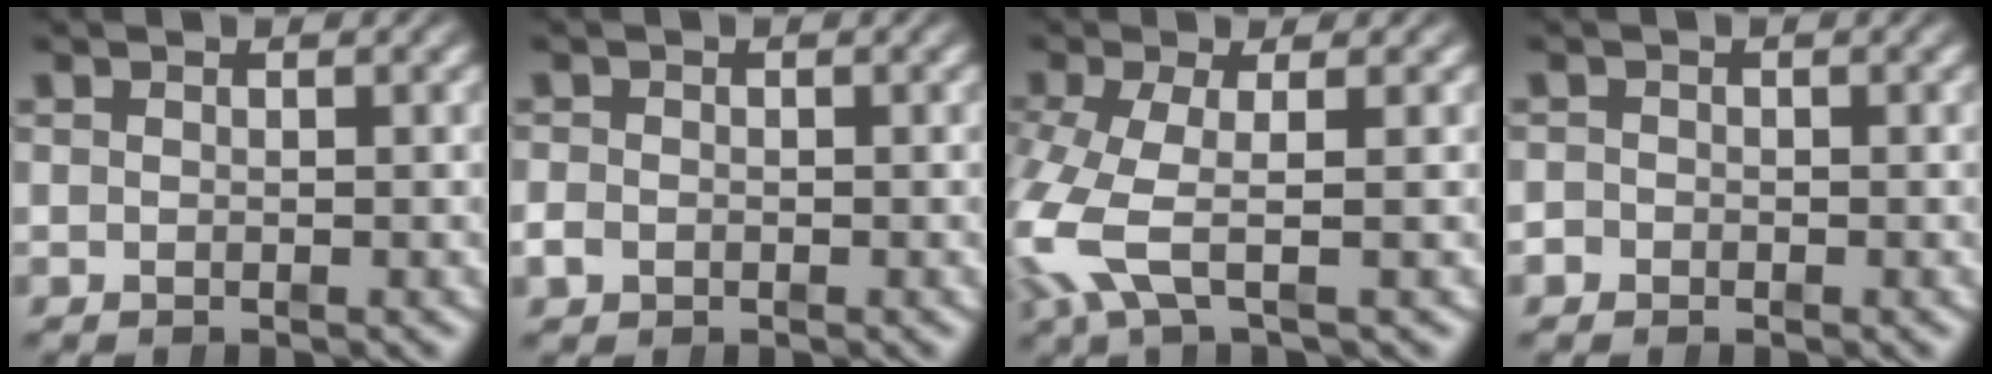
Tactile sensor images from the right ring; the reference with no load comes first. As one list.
[{"total": 1.1, "force": [-0.8, 0.8, 0.3], "torque": [-0.011, -0.004, -0.012]}, {"total": 5.0, "force": [-1.1, 2.5, 4.3], "torque": [-0.129, -0.025, -0.007]}, {"total": 1.1, "force": [-0.9, 0.6, -0.3], "torque": [0.007, -0.004, -0.018]}]